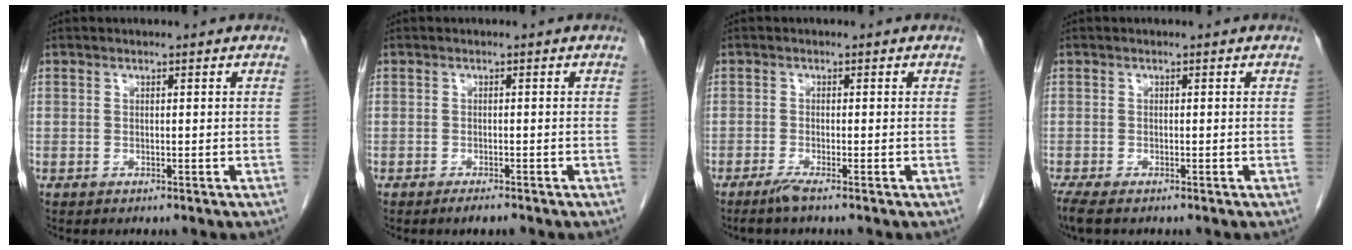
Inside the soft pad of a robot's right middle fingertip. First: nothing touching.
{"total": 1.5, "force": [-1.2, 0.1, 0.9], "torque": [-0.016, -0.002, -0.018]}
{"total": 1.9, "force": [-1.4, -0.4, 1.2], "torque": [-0.030, -0.005, -0.032]}
{"total": 2.7, "force": [-2.2, 0.5, 1.6], "torque": [-0.031, -0.010, -0.038]}